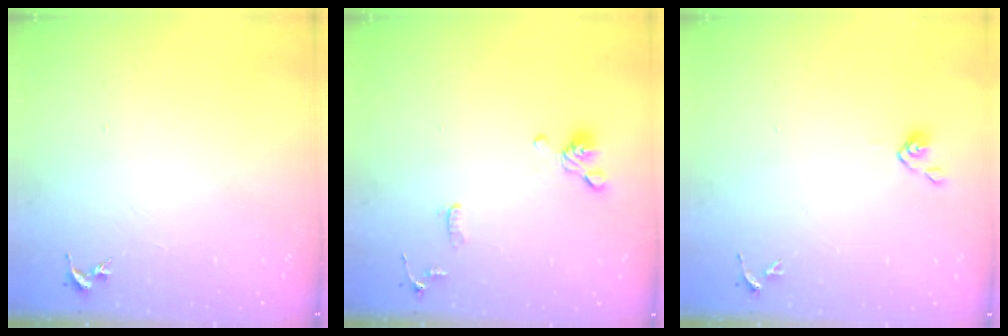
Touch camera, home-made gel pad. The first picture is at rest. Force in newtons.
{"total": 11.2, "press": 11.0, "slide": 2.0}
{"total": 4.0, "press": 3.9, "slide": 1.0}